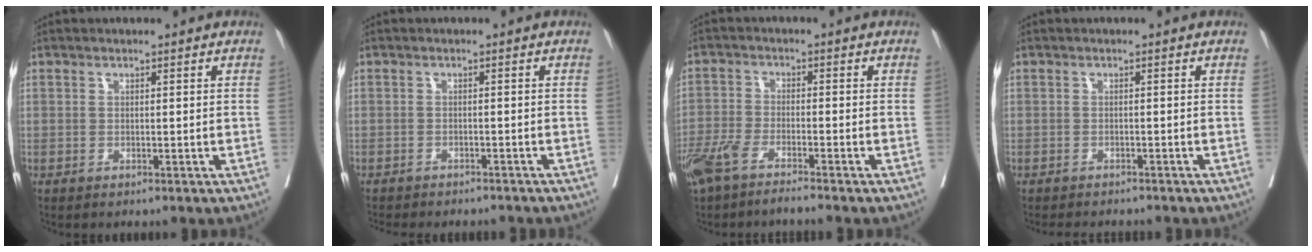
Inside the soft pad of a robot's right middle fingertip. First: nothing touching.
{"total": 8.4, "force": [-7.7, 2.0, 2.8], "torque": [-0.037, -0.004, -0.094]}
{"total": 5.9, "force": [-4.7, 0.7, 3.5], "torque": [-0.070, -0.010, -0.092]}
{"total": 5.4, "force": [-5.0, 1.2, 1.8], "torque": [-0.019, -0.004, -0.066]}